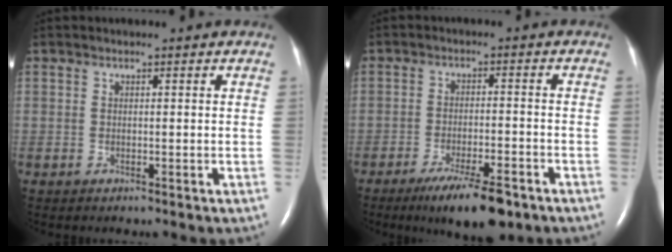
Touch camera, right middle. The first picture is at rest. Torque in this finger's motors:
{"motor_torque": [0.86, -0.79, 0.15, 0.10]}